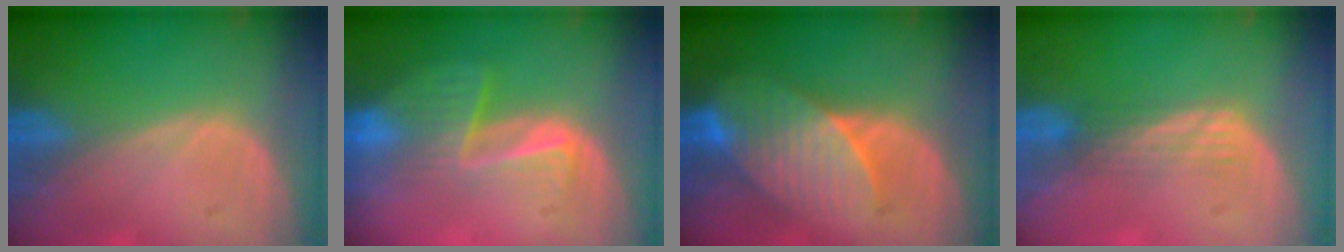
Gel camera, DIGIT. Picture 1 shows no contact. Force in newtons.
{"total": 6.9, "press": 6.0, "slide": 3.5}
{"total": 7.5, "press": 7.4, "slide": 1.2}
{"total": 3.1, "press": 2.6, "slide": 1.5}